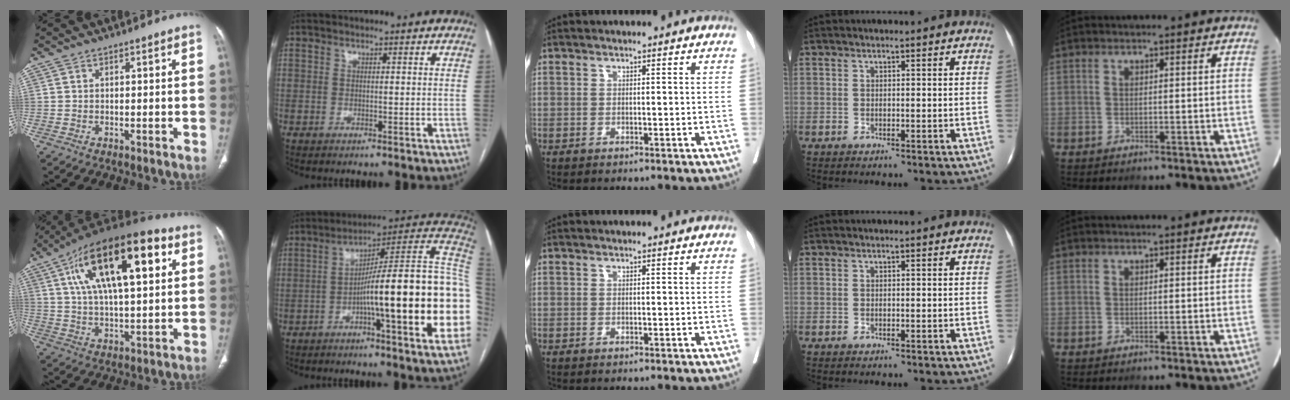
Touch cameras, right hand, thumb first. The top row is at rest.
{"thumb": {"total": 24.7, "force": [8.8, 9.8, 20.9], "torque": [-0.343, 0.008, 0.141]}, "index": {"total": 24.5, "force": [-3.6, 1.2, 24.2], "torque": [-0.249, 0.022, -0.059]}}